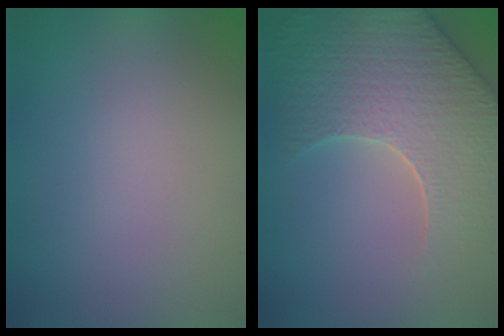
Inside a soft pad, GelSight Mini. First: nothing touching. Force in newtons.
{"total": 7.1, "press": 5.9, "slide": 3.9}